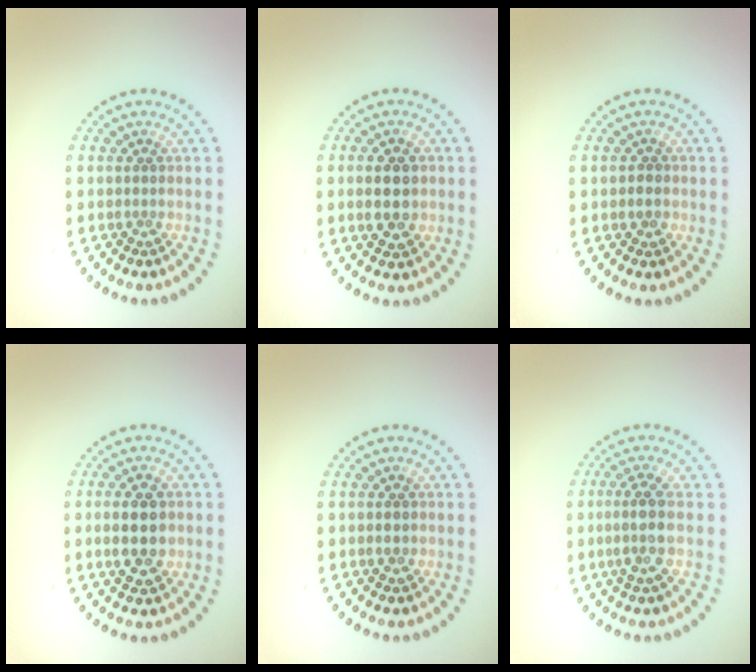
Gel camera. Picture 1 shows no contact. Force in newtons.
{"total": 3.8, "press": 3.8, "slide": 0.3}
{"total": 0.7, "press": 0.6, "slide": 0.3}
{"total": 4.0, "press": 4.0, "slide": 0.4}
{"total": 1.2, "press": 1.2, "slide": 0.1}
{"total": 2.5, "press": 2.1, "slide": 1.4}